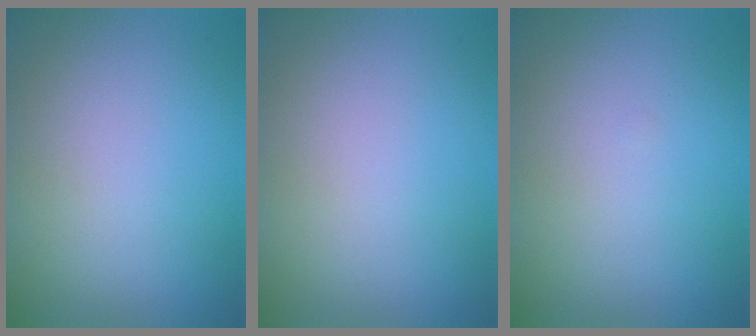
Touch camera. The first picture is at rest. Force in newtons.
{"total": 0.0}
{"total": 0.0}